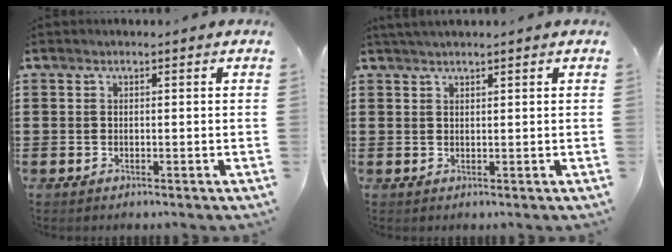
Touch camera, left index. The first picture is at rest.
{"total": 1.3, "force": [1.1, 0.0, 0.5], "torque": [-0.013, 0.000, 0.022]}